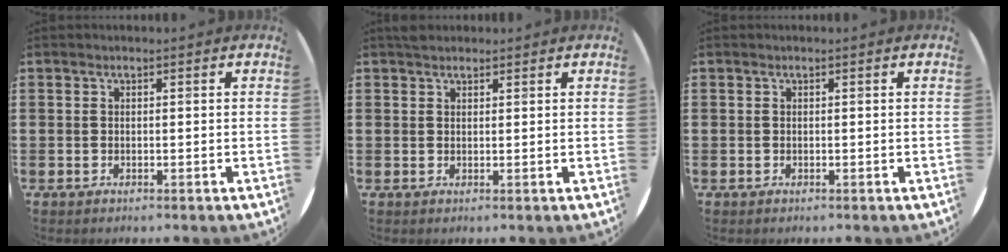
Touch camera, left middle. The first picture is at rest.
{"total": 1.3, "force": [1.2, 0.5, 0.1], "torque": [0.004, 0.000, 0.020]}
{"total": 0.0}